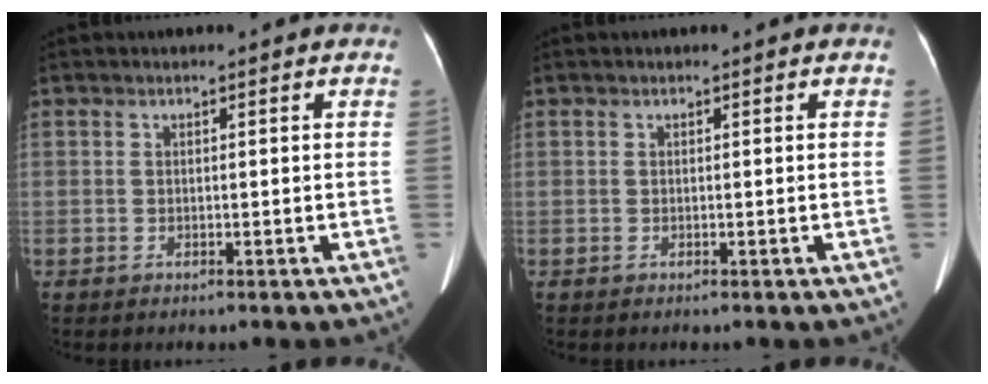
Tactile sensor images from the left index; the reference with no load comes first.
{"total": 0.0}